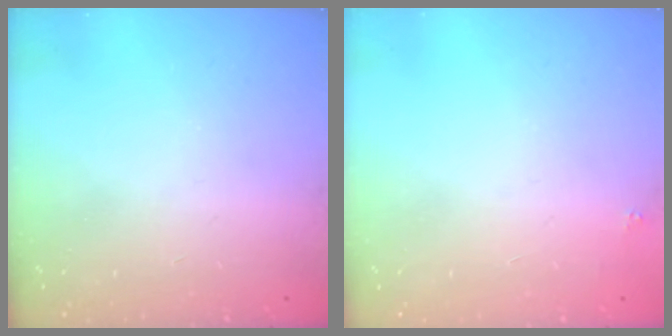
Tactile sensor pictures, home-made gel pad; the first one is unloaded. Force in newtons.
{"total": 1.8, "press": 1.7, "slide": 0.1}